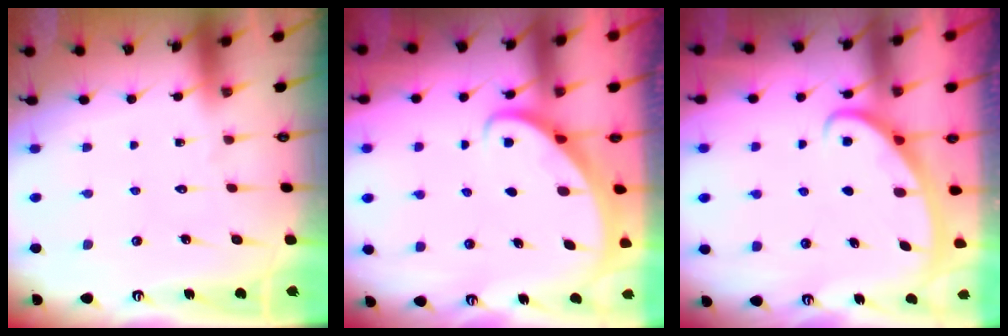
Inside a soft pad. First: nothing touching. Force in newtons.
{"total": 2.7, "press": 2.7, "slide": 0.2}
{"total": 2.8, "press": 2.8, "slide": 0.3}